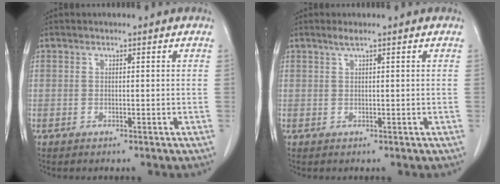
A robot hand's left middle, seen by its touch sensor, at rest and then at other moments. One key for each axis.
{"total": 1.0, "fx": 0.7, "fy": -0.2, "fz": 0.8, "tx": -0.021, "ty": 0.005, "tz": 0.017}